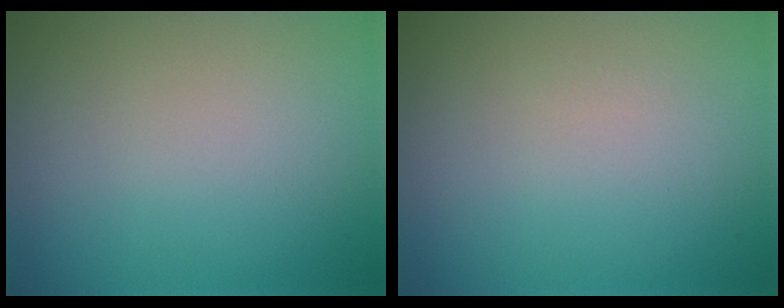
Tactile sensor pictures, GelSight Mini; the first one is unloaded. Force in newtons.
{"total": 0.0}